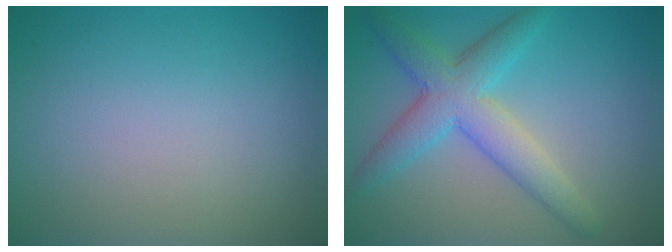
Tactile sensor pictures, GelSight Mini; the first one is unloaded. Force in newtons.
{"total": 5.2, "press": 5.2, "slide": 0.3}